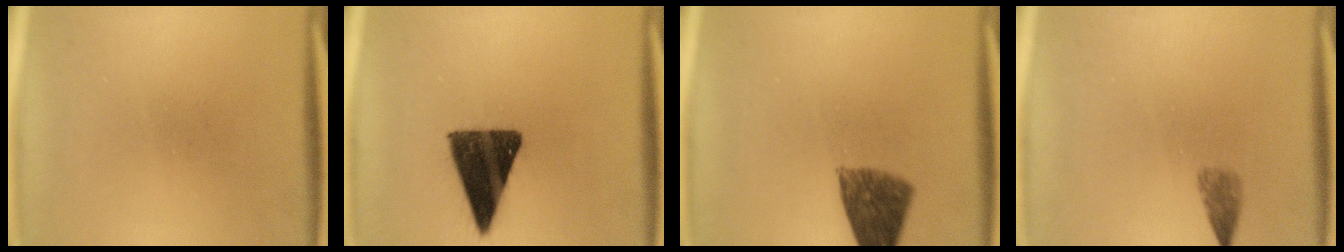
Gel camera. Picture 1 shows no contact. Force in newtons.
{"total": 13.5}
{"total": 8.3}
{"total": 1.8}